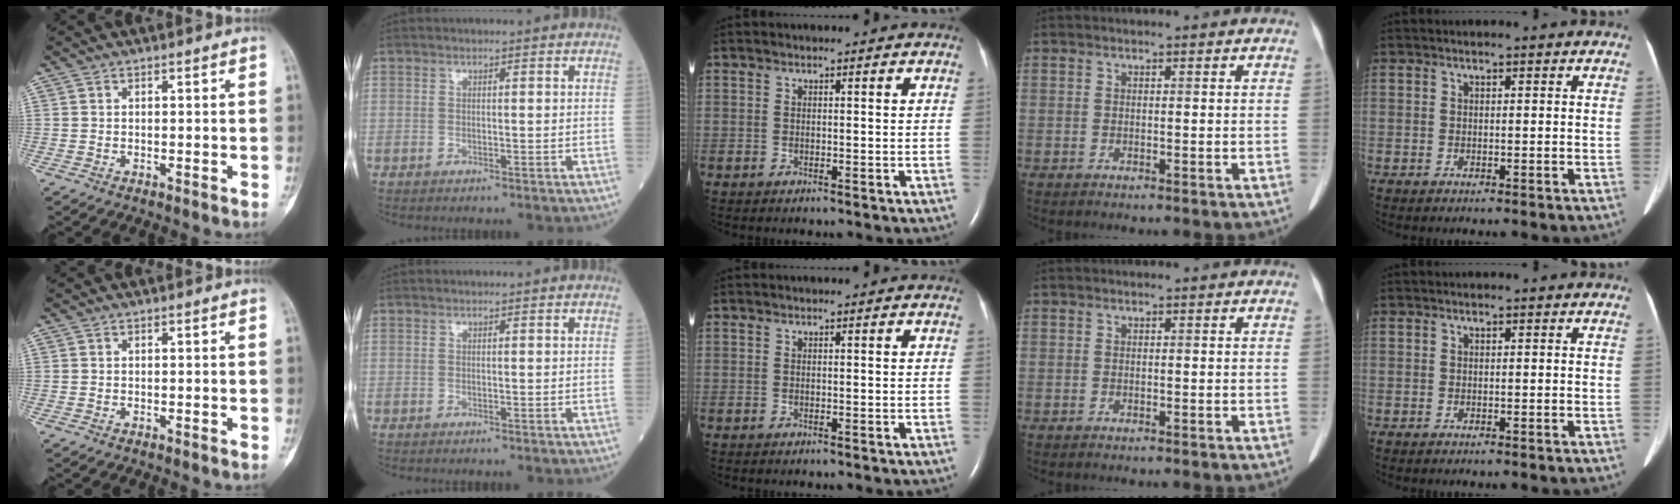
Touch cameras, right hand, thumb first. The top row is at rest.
{}